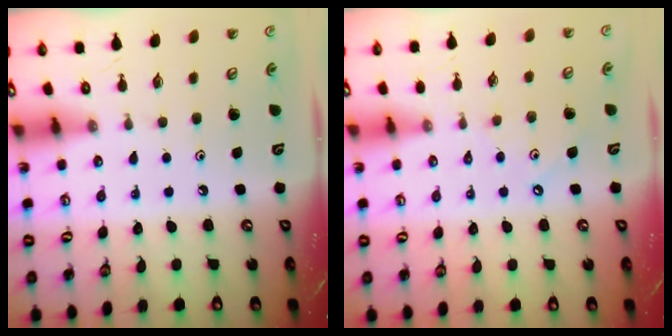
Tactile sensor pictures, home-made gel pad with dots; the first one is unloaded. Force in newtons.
{"total": 3.6, "press": 3.5, "slide": 0.4}